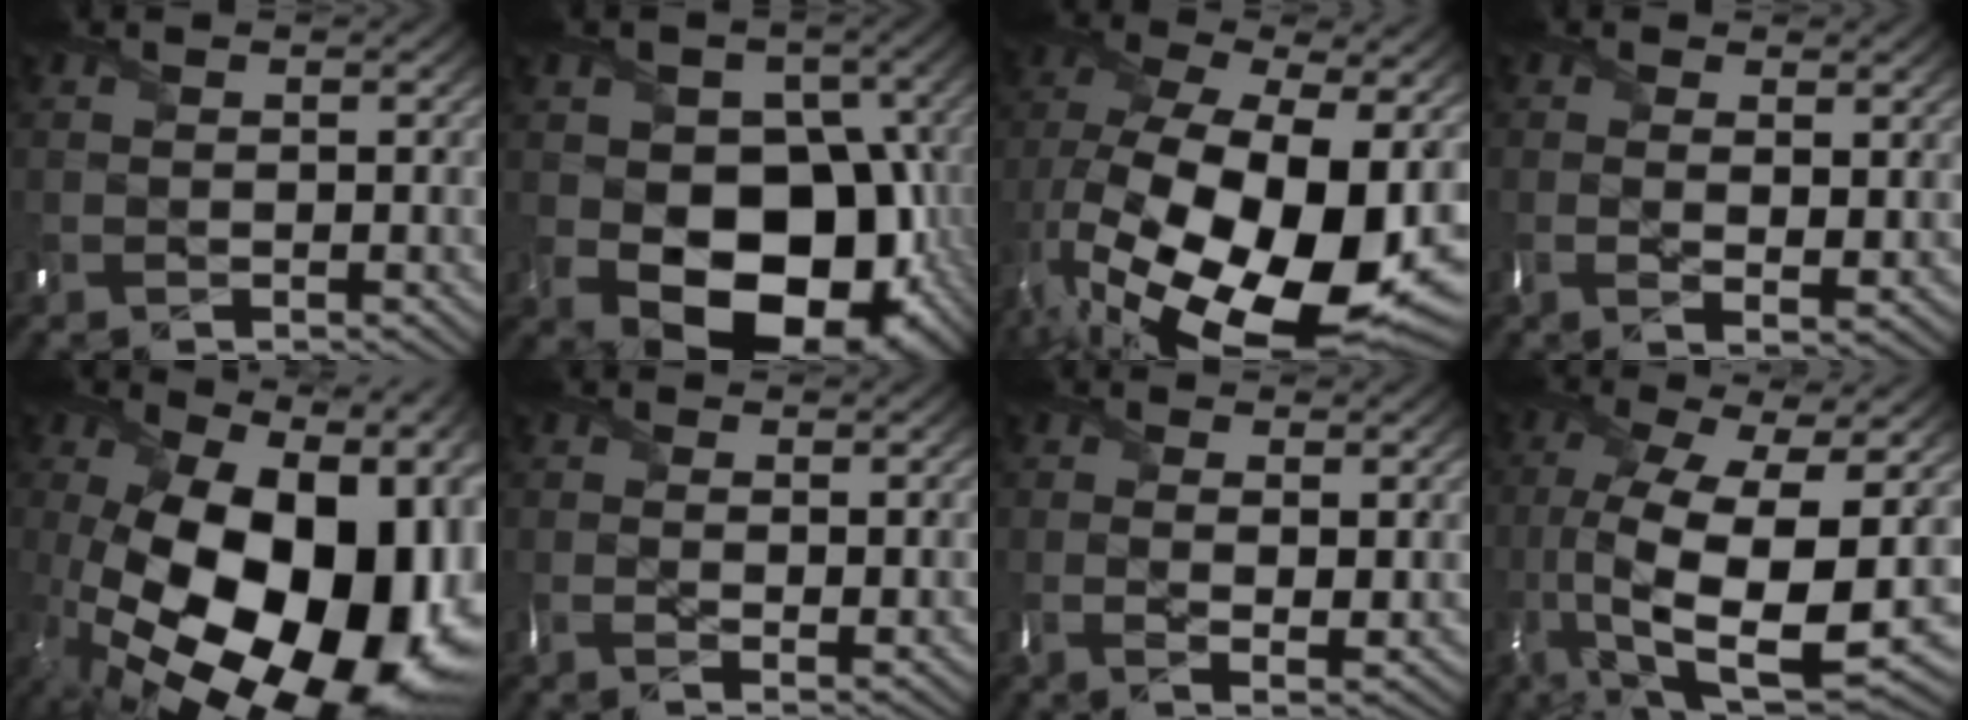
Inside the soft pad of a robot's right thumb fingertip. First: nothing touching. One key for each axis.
{"total": 16.3, "fx": -3.5, "fy": 12.0, "fz": 10.4, "tx": -0.132, "ty": -0.035, "tz": -0.055}
{"total": 21.3, "fx": -6.2, "fy": 11.5, "fz": 16.9, "tx": -0.328, "ty": -0.041, "tz": -0.075}
{"total": 3.5, "fx": 1.0, "fy": 1.3, "fz": 3.1, "tx": -0.063, "ty": -0.011, "tz": 0.022}
{"total": 23.2, "fx": -4.8, "fy": 13.4, "fz": 18.4, "tx": -0.337, "ty": -0.050, "tz": -0.050}
{"total": 2.4, "fx": 0.7, "fy": 1.0, "fz": 2.1, "tx": -0.040, "ty": -0.008, "tz": 0.015}
{"total": 4.0, "fx": 1.1, "fy": 1.4, "fz": 3.6, "tx": -0.073, "ty": -0.013, "tz": 0.022}
{"total": 16.3, "fx": -3.3, "fy": 6.3, "fz": 14.7, "tx": -0.294, "ty": -0.022, "tz": -0.053}